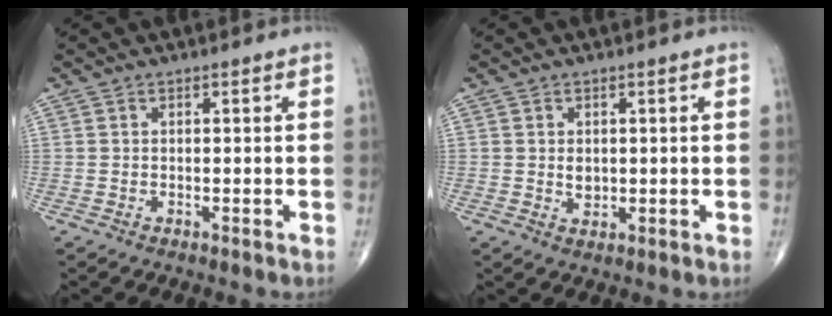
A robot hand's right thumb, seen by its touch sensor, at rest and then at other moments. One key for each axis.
{"total": 2.1, "fx": 0.3, "fy": 1.5, "fz": 1.4, "tx": -0.016, "ty": -0.004, "tz": 0.009}